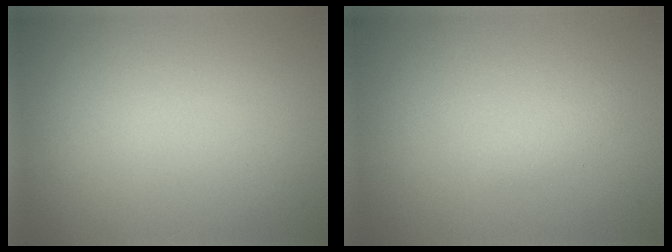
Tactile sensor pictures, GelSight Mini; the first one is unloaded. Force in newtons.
{"total": 0.7, "press": 0.7, "slide": 0.0}